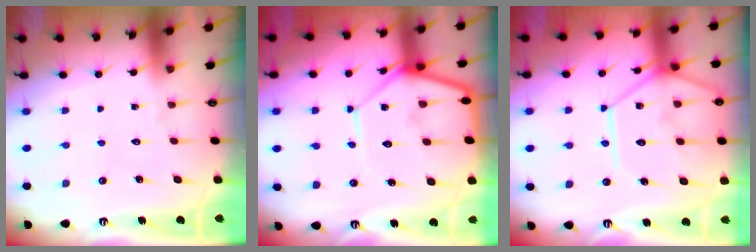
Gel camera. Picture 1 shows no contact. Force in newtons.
{"total": 13.5, "press": 13.4, "slide": 0.9}
{"total": 14.7, "press": 14.7, "slide": 1.5}